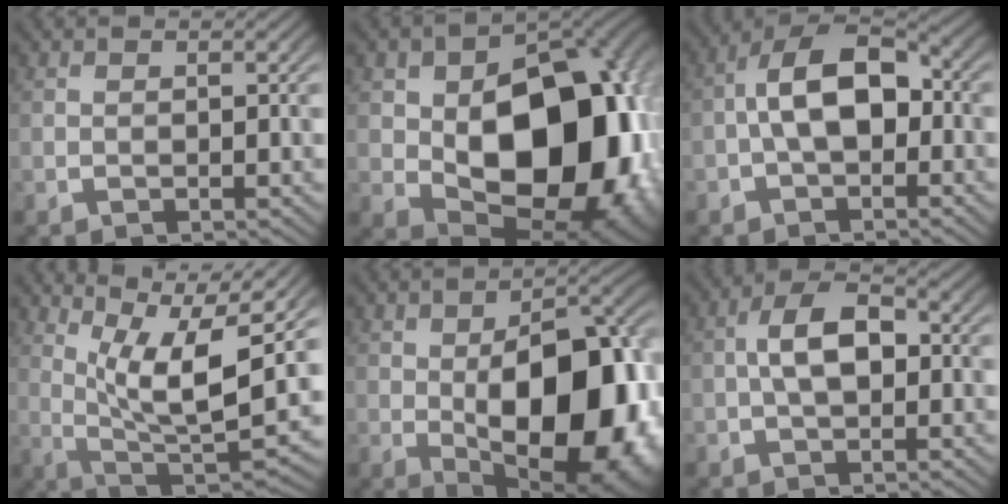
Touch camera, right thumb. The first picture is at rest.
{"total": 23.2, "force": [-1.8, 14.7, 17.9], "torque": [-0.284, -0.079, 0.017]}
{"total": 8.8, "force": [-0.3, 5.8, 6.6], "torque": [-0.121, -0.016, 0.000]}
{"total": 13.9, "force": [3.2, 7.7, 11.1], "torque": [-0.180, -0.034, 0.065]}
{"total": 18.8, "force": [-2.5, 10.7, 15.2], "torque": [-0.238, -0.068, 0.002]}
{"total": 5.8, "force": [0.0, 3.5, 4.6], "torque": [-0.081, -0.003, -0.001]}